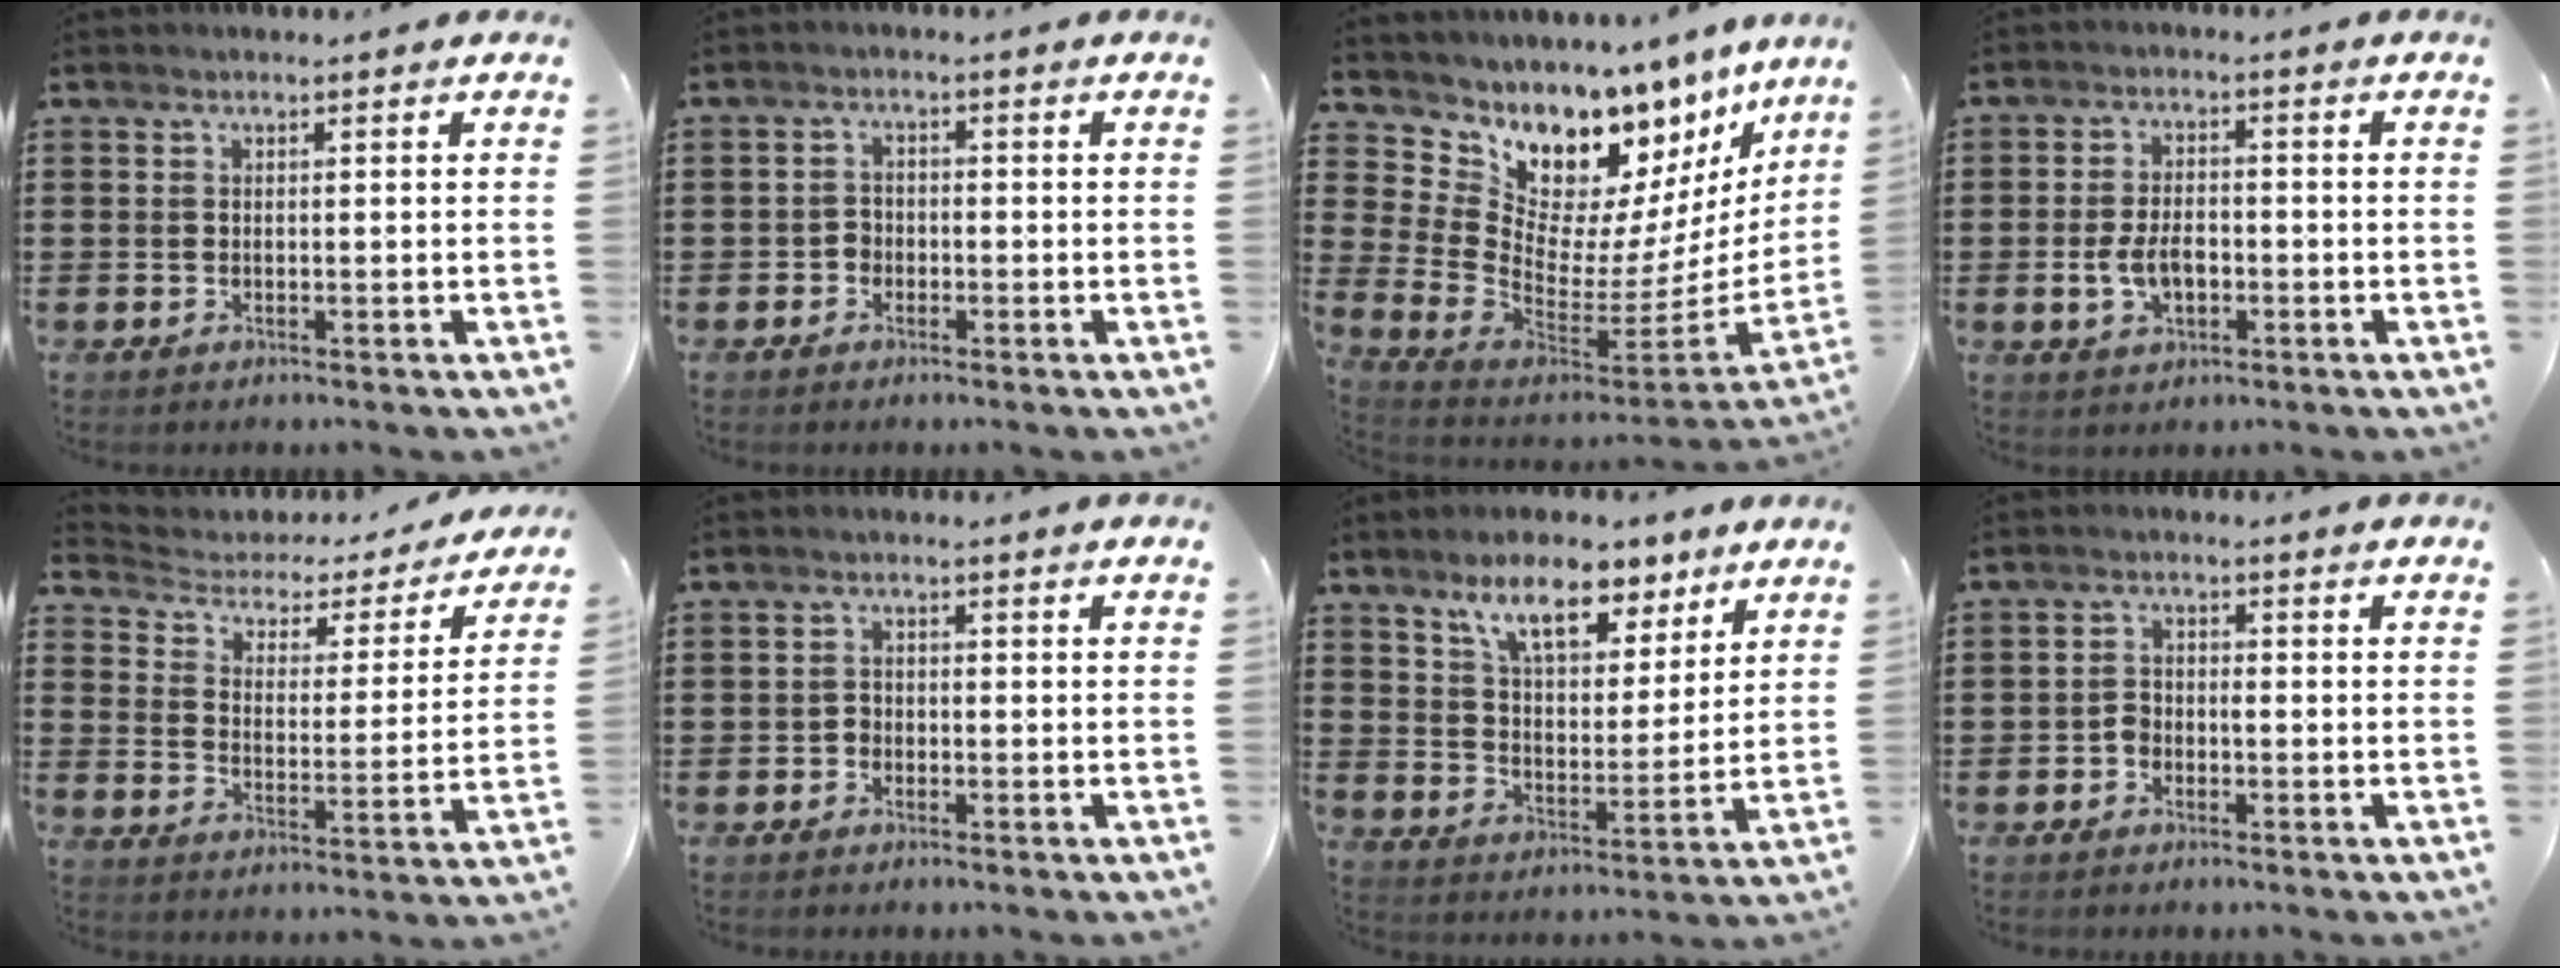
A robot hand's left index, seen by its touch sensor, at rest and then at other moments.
{"total": 1.7, "force": [-1.2, 1.2, 0.2], "torque": [-0.010, 0.004, -0.027]}
{"total": 7.5, "force": [5.8, 4.3, 2.1], "torque": [-0.078, -0.080, 0.103]}
{"total": 5.2, "force": [-1.3, 3.0, 4.0], "torque": [-0.086, 0.003, -0.027]}
{"total": 2.5, "force": [1.7, 1.6, 0.7], "torque": [-0.032, -0.017, 0.018]}
{"total": 1.3, "force": [-1.0, 0.8, 0.2], "torque": [-0.008, 0.003, -0.022]}
{"total": 9.6, "force": [7.1, 3.6, 5.4], "torque": [-0.105, -0.016, 0.125]}
{"total": 1.8, "force": [-1.1, 1.2, 0.8], "torque": [-0.020, 0.005, -0.025]}